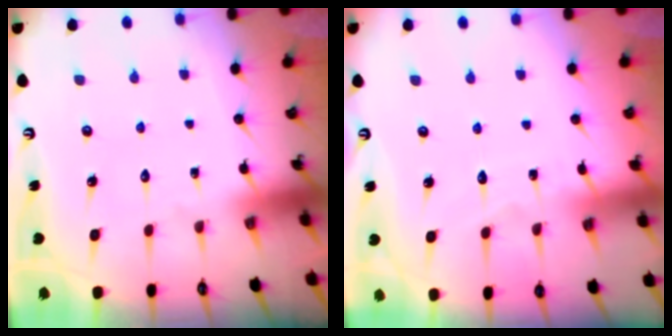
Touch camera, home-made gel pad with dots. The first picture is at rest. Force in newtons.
{"total": 2.9, "press": 2.9, "slide": 0.3}